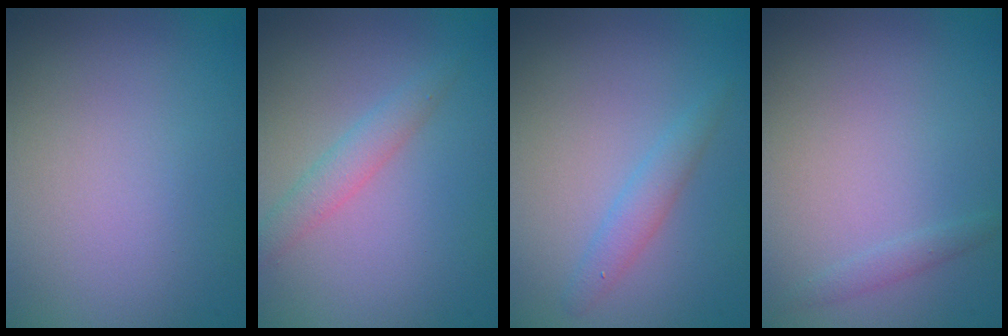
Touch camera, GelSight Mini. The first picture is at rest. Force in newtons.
{"total": 1.9, "press": 1.9, "slide": 0.1}
{"total": 1.6, "press": 1.6, "slide": 0.1}
{"total": 0.8, "press": 0.8, "slide": 0.1}